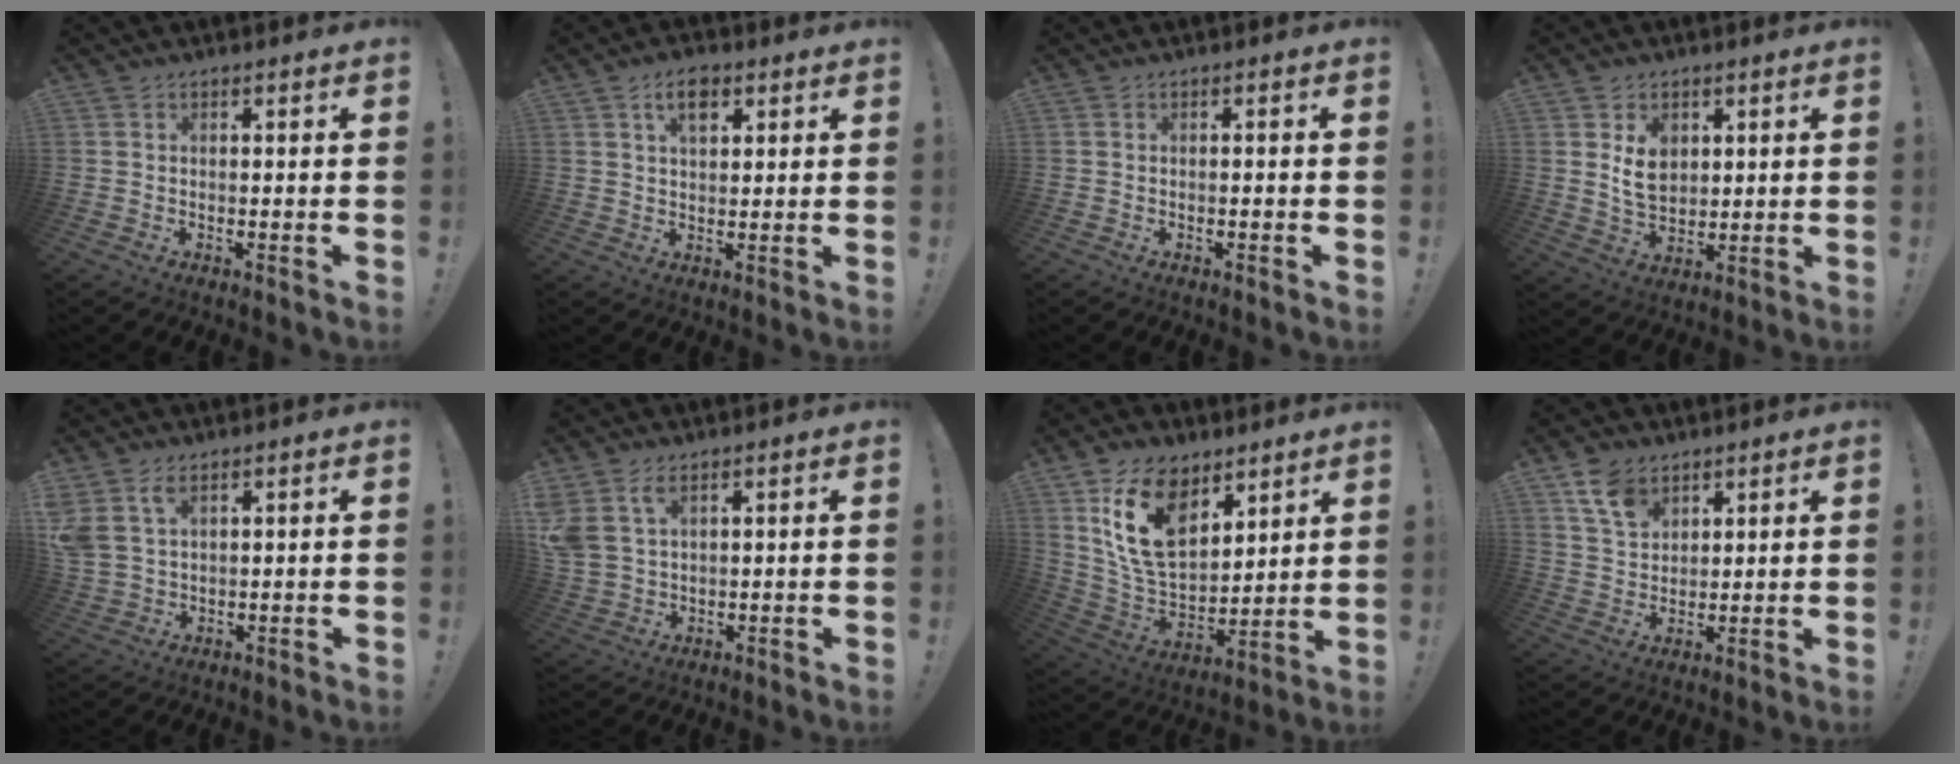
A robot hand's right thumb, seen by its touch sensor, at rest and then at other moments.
{"total": 6.6, "force": [3.2, 3.8, 4.4], "torque": [-0.071, -0.001, 0.056]}
{"total": 1.0, "force": [-0.7, -0.2, 0.7], "torque": [-0.016, 0.002, -0.012]}
{"total": 8.5, "force": [3.1, 6.5, 4.4], "torque": [-0.054, -0.012, 0.058]}
{"total": 5.9, "force": [3.4, 3.5, 3.4], "torque": [-0.067, -0.012, 0.065]}
{"total": 6.5, "force": [3.6, 3.9, 3.7], "torque": [-0.073, -0.013, 0.070]}
{"total": 17.8, "force": [9.2, 11.3, 10.2], "torque": [-0.181, -0.052, 0.173]}
{"total": 8.9, "force": [5.6, 5.6, 3.9], "torque": [-0.071, -0.021, 0.110]}